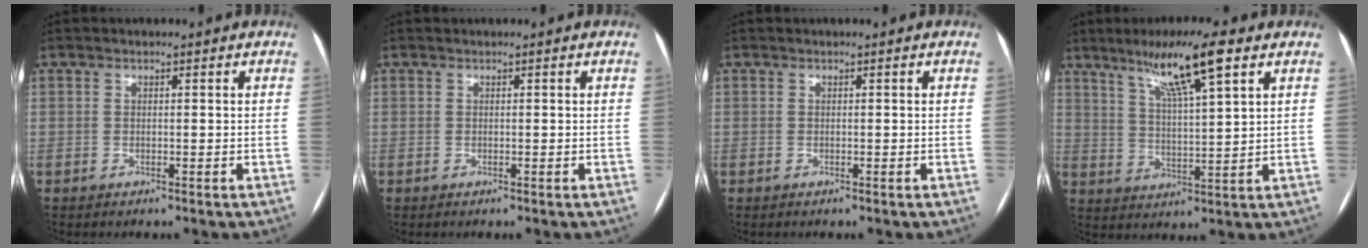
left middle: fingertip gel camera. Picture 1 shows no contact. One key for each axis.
{"total": 0.0}
{"total": 0.0}
{"total": 10.8, "fx": 6.5, "fy": 0.5, "fz": 8.6, "tx": -0.151, "ty": 0.009, "tz": 0.110}